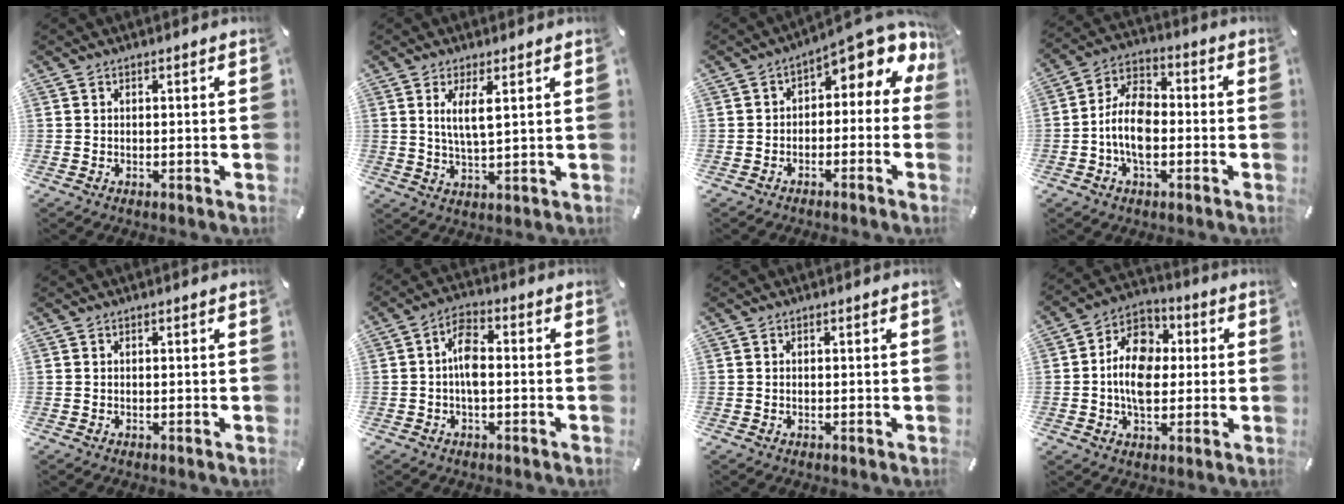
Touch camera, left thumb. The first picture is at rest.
{"total": 5.9, "force": [2.3, 1.6, 5.1], "torque": [-0.092, -0.006, 0.036]}
{"total": 6.4, "force": [3.4, 3.1, 4.5], "torque": [-0.064, -0.036, 0.054]}
{"total": 10.4, "force": [-2.7, 6.3, 7.8], "torque": [-0.160, 0.016, -0.048]}
{"total": 0.0}
{"total": 6.3, "force": [-0.6, 3.1, 5.5], "torque": [-0.111, 0.012, -0.012]}
{"total": 0.0}
{"total": 12.5, "force": [-0.8, 9.3, 8.3], "torque": [-0.156, 0.016, -0.016]}